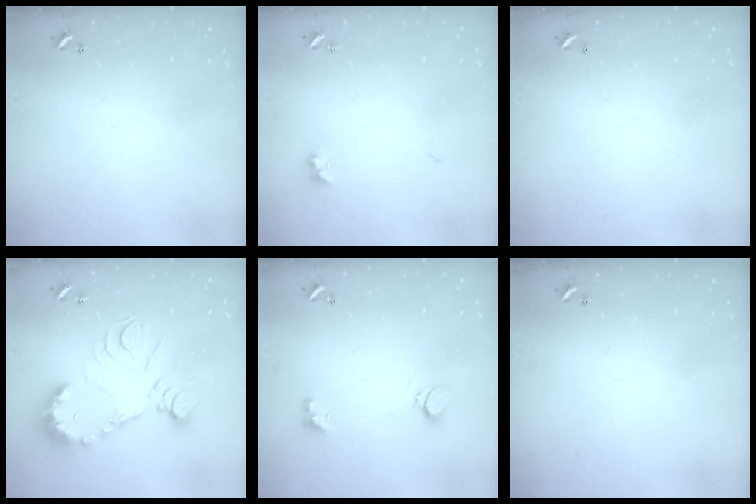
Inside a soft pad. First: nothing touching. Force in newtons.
{"total": 3.8, "press": 3.7, "slide": 0.7}
{"total": 2.7, "press": 2.7, "slide": 0.1}
{"total": 15.7, "press": 15.6, "slide": 1.0}
{"total": 2.1, "press": 2.0, "slide": 0.7}
{"total": 0.0}